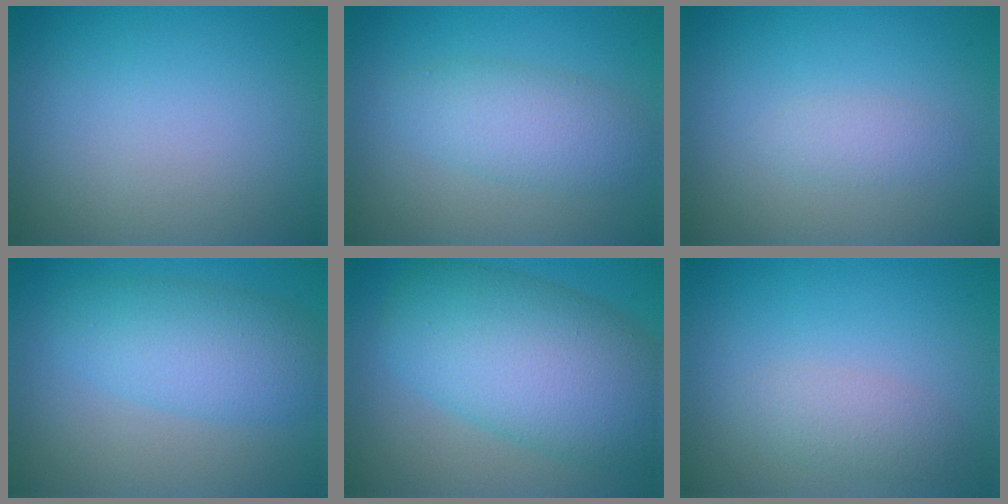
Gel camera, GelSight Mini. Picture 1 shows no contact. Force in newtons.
{"total": 3.5, "press": 3.5, "slide": 0.1}
{"total": 1.3, "press": 1.3, "slide": 0.0}
{"total": 4.9, "press": 4.9, "slide": 0.2}
{"total": 10.2, "press": 10.2, "slide": 0.2}
{"total": 2.0, "press": 2.0, "slide": 0.1}